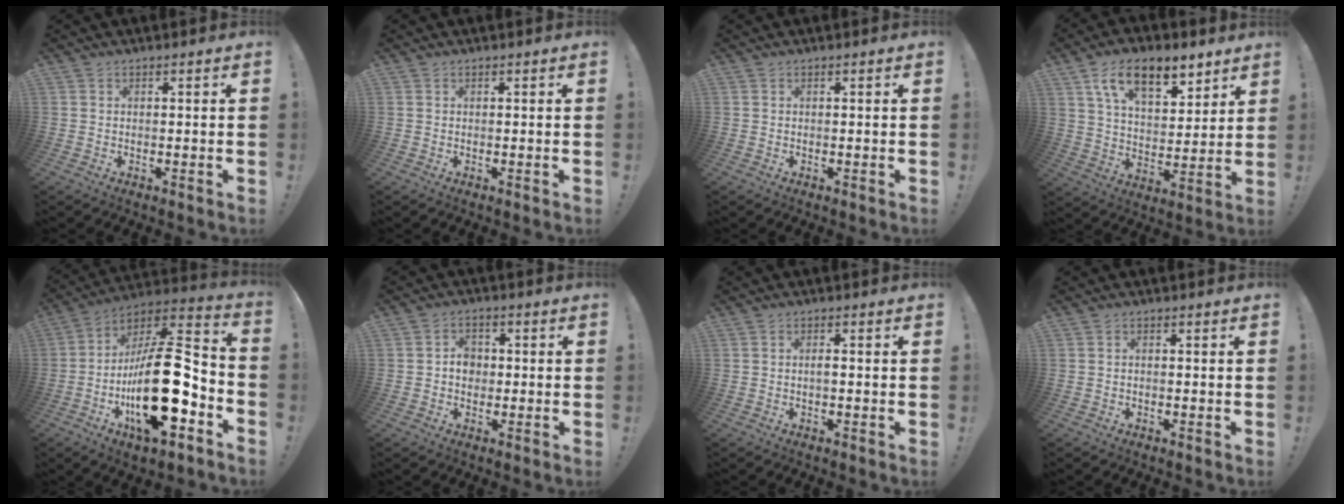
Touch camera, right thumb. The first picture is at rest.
{"total": 0.0}
{"total": 0.0}
{"total": 15.1, "force": [9.1, 7.6, 9.3], "torque": [-0.153, -0.036, 0.164]}
{"total": 27.0, "force": [-6.8, 11.4, 23.4], "torque": [-0.403, 0.039, -0.106]}
{"total": 4.3, "force": [-0.6, 3.5, 2.4], "torque": [-0.029, 0.001, -0.014]}
{"total": 1.4, "force": [-0.5, 0.3, 1.3], "torque": [-0.031, 0.006, -0.009]}
{"total": 0.6, "force": [-0.5, 0.2, 0.3], "torque": [-0.010, 0.002, -0.007]}